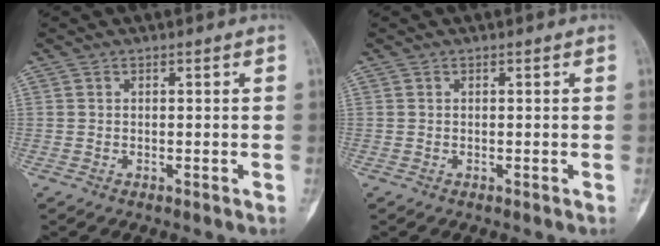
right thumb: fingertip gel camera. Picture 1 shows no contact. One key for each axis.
{"total": 0.0}